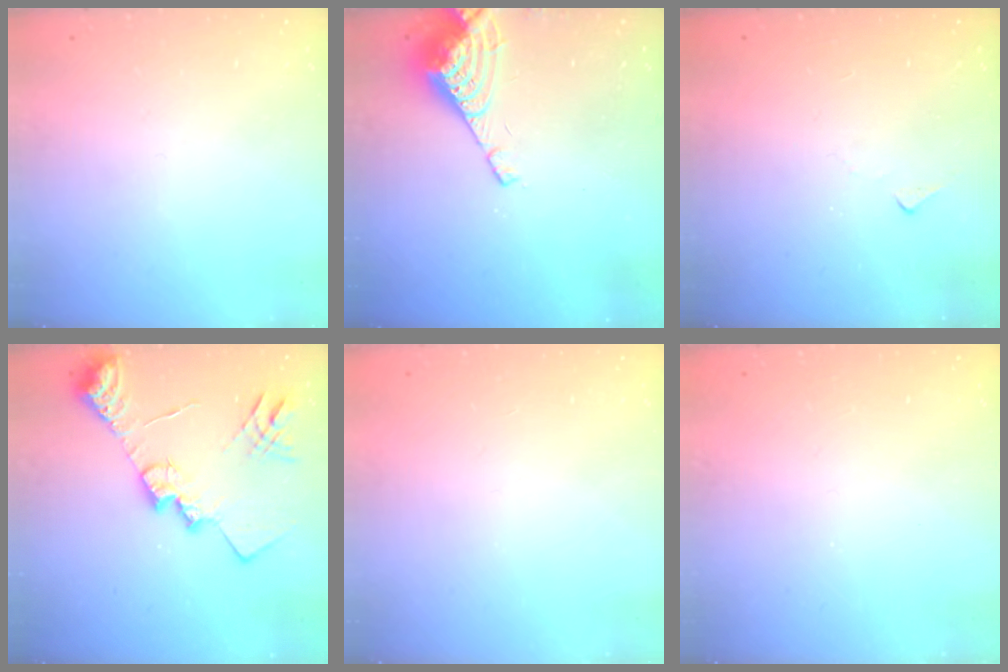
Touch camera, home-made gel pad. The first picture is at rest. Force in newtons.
{"total": 8.3, "press": 8.2, "slide": 1.0}
{"total": 4.6, "press": 4.6, "slide": 0.6}
{"total": 19.1, "press": 19.0, "slide": 1.6}
{"total": 1.4, "press": 1.2, "slide": 0.8}
{"total": 1.1, "press": 1.0, "slide": 0.1}